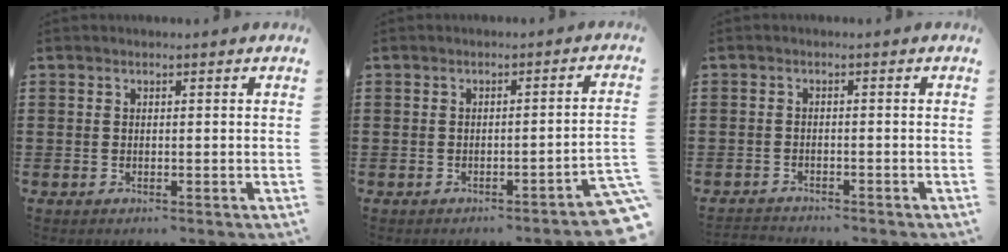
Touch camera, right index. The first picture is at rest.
{"total": 2.0, "force": [-1.6, -0.1, 1.2], "torque": [-0.022, -0.002, -0.033]}
{"total": 1.7, "force": [-1.6, 0.3, -0.2], "torque": [-0.002, 0.004, -0.038]}